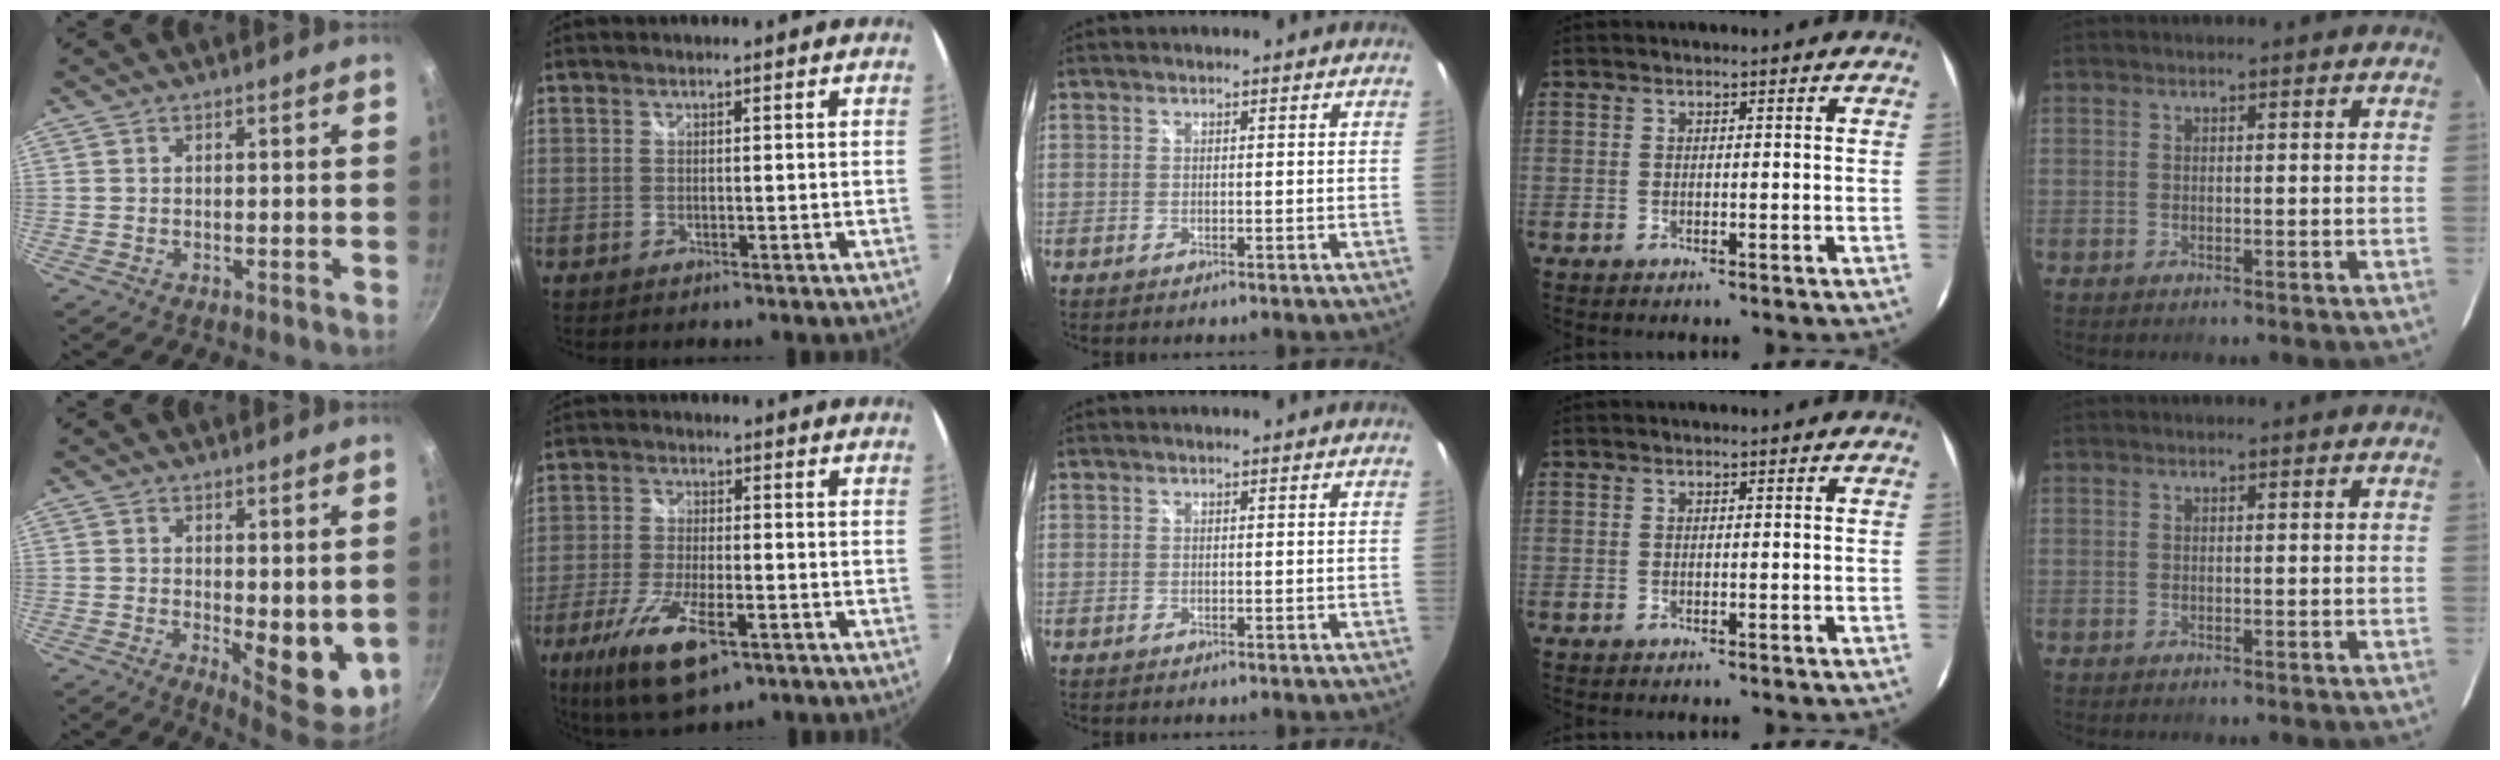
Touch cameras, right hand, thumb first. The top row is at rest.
{"thumb": {"total": 10.3, "force": [0.2, 4.8, 9.1], "torque": [-0.085, -0.013, 0.016]}, "index": {"total": 13.0, "force": [-6.9, 4.5, 10.0], "torque": [-0.217, -0.037, -0.126]}}